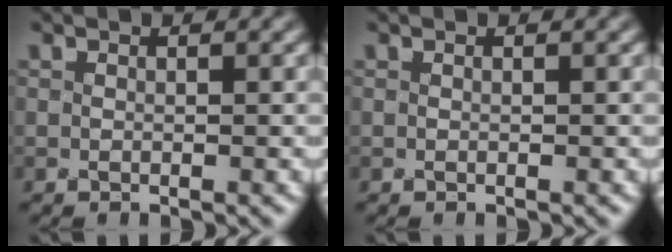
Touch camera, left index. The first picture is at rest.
{"total": 0.0}